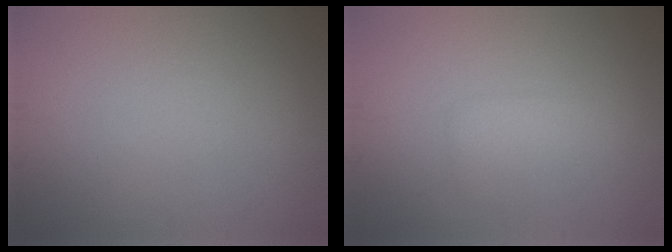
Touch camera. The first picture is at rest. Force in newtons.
{"total": 1.9, "press": 1.9, "slide": 0.1}